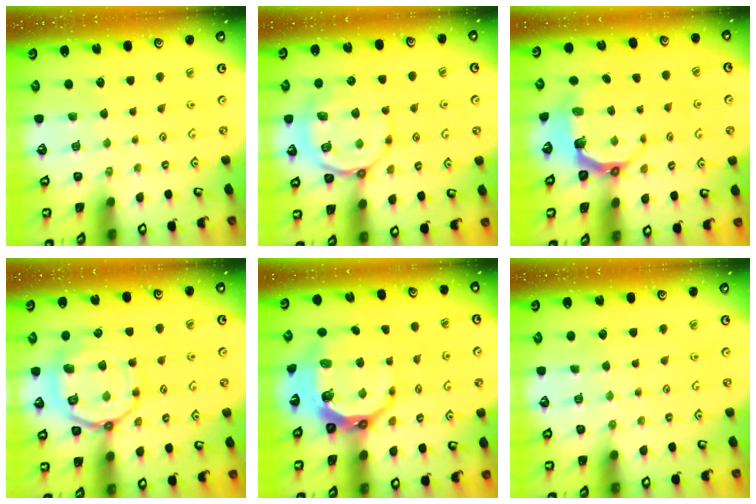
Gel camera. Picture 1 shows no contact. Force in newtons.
{"total": 13.0, "press": 12.9, "slide": 1.3}
{"total": 5.5, "press": 3.9, "slide": 3.8}
{"total": 17.0, "press": 17.0, "slide": 1.6}
{"total": 12.1, "press": 11.2, "slide": 4.6}
{"total": 3.8, "press": 3.7, "slide": 0.3}